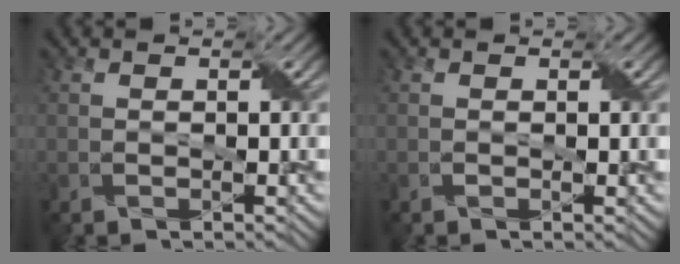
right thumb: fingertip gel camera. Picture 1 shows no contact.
{"total": 0.0}